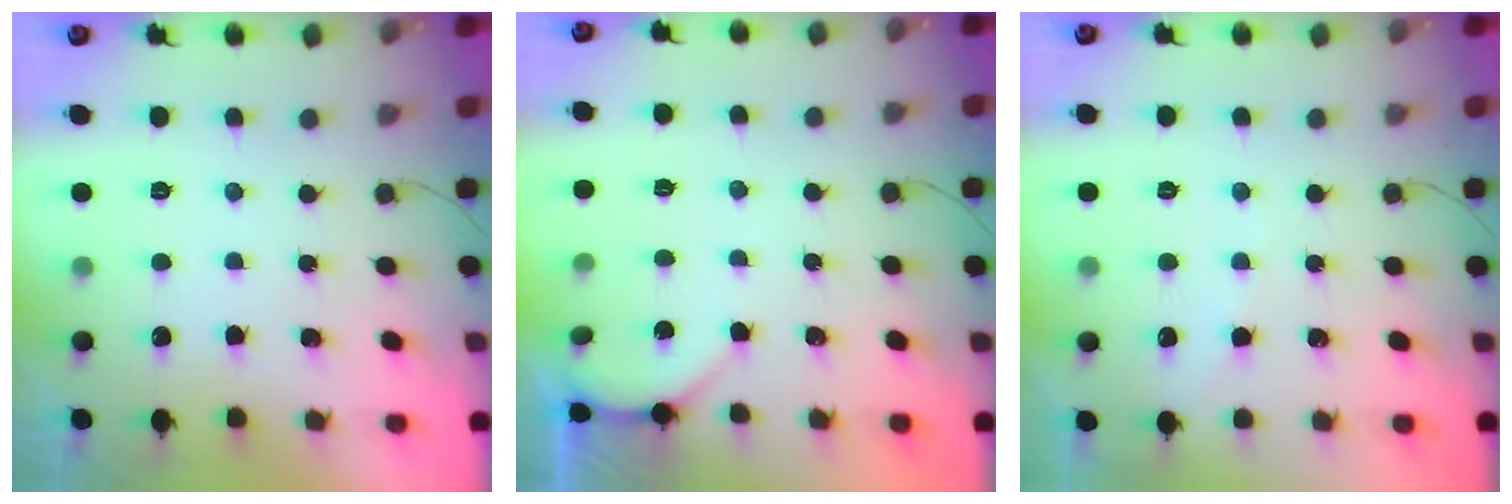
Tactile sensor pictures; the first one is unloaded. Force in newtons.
{"total": 1.8, "press": 1.8, "slide": 0.2}
{"total": 2.3, "press": 2.3, "slide": 0.3}